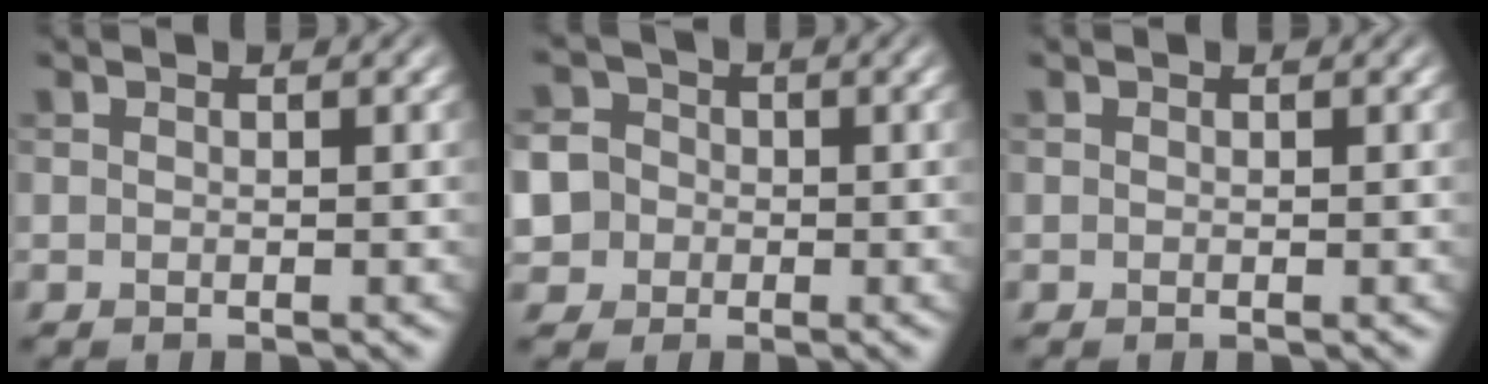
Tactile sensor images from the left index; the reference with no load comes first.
{"total": 7.1, "force": [-1.6, 6.6, 2.3], "torque": [-0.056, 0.006, -0.061]}
{"total": 0.0}